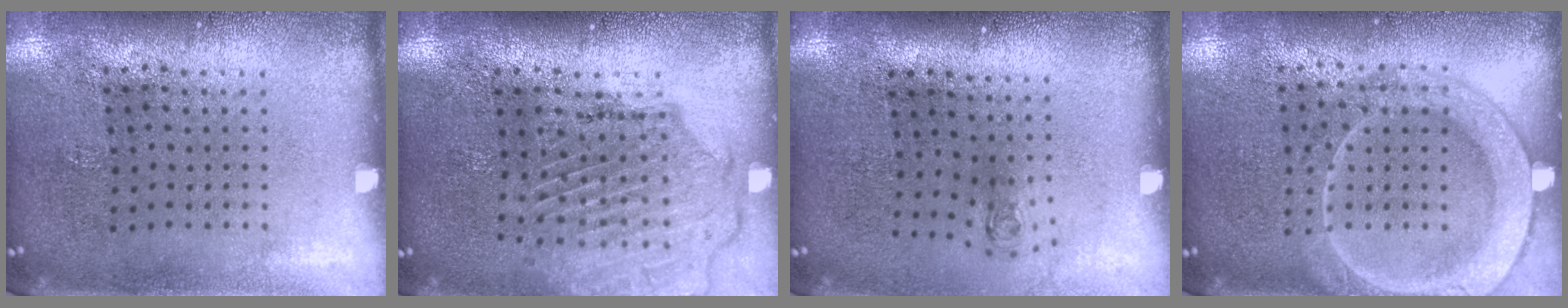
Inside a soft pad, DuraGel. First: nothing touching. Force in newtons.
{"total": 1.6, "press": 1.6, "slide": 0.2}
{"total": 0.7, "press": 0.3, "slide": 0.7}
{"total": 2.0, "press": 2.0, "slide": 0.2}